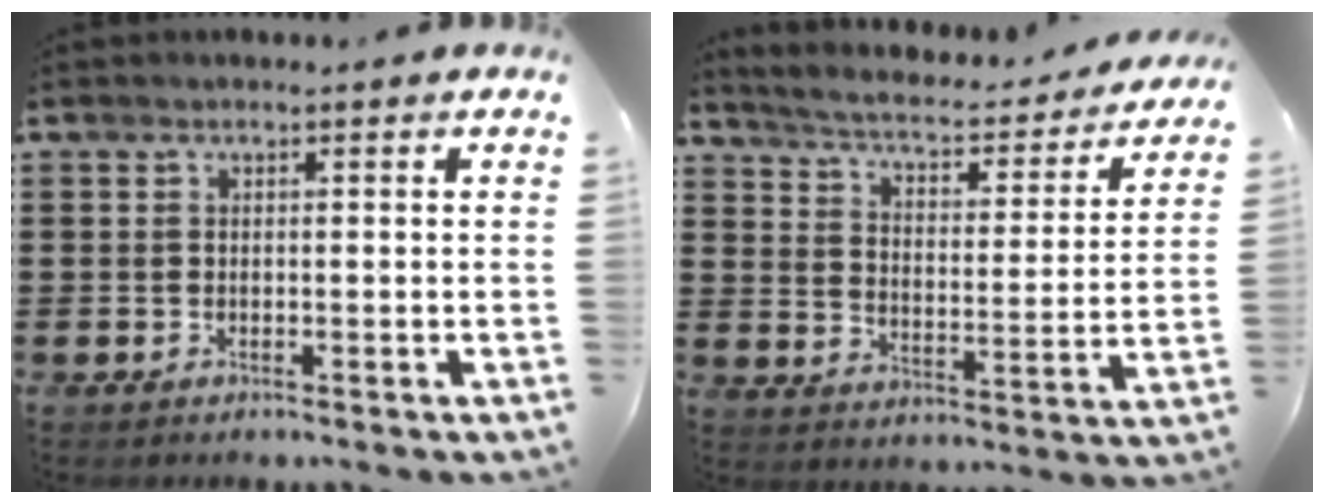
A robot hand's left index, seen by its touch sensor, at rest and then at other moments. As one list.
[{"total": 3.4, "force": [3.1, 0.2, 1.4], "torque": [-0.046, -0.032, 0.042]}]